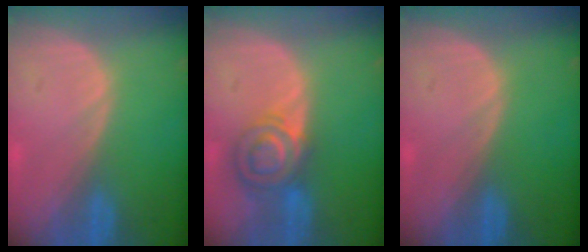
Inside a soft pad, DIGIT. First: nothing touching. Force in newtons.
{"total": 7.3, "press": 6.1, "slide": 4.0}
{"total": 0.0}